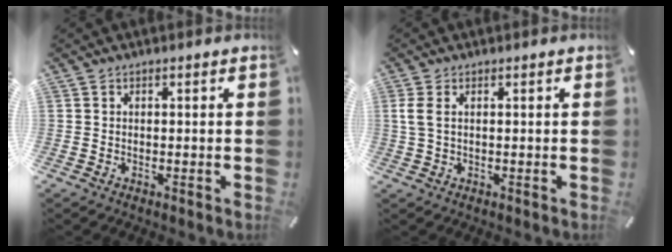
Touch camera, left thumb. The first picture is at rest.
{"total": 2.8, "force": [0.6, 1.0, 2.6], "torque": [-0.060, -0.001, 0.008]}